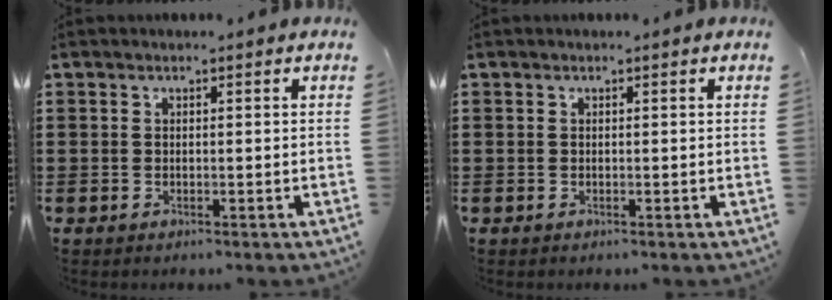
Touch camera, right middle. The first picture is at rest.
{"total": 0.0}